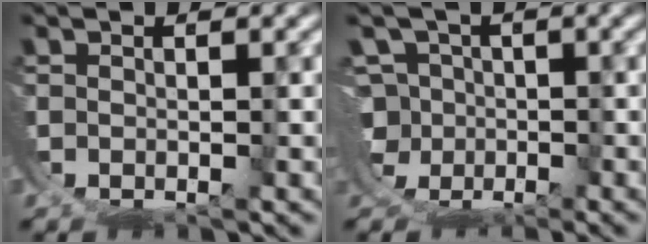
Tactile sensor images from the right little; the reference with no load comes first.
{"total": 6.3, "force": [-0.4, 6.2, 1.0], "torque": [-0.045, -0.032, -0.003]}